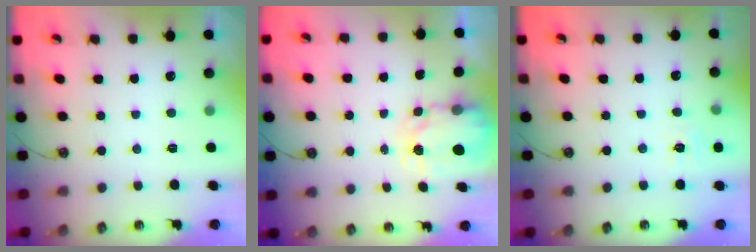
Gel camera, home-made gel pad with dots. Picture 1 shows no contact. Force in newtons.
{"total": 3.9, "press": 3.9, "slide": 0.0}
{"total": 6.5, "press": 6.5, "slide": 0.7}